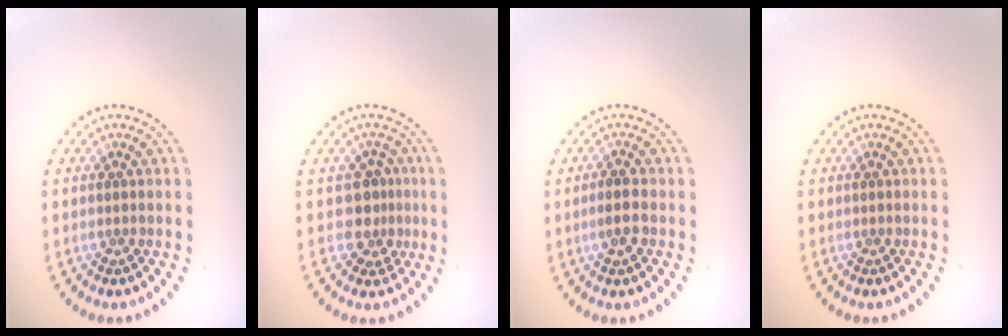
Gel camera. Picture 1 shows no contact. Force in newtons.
{"total": 2.5, "press": 2.0, "slide": 1.6}
{"total": 1.9, "press": 1.9, "slide": 0.5}
{"total": 0.0}